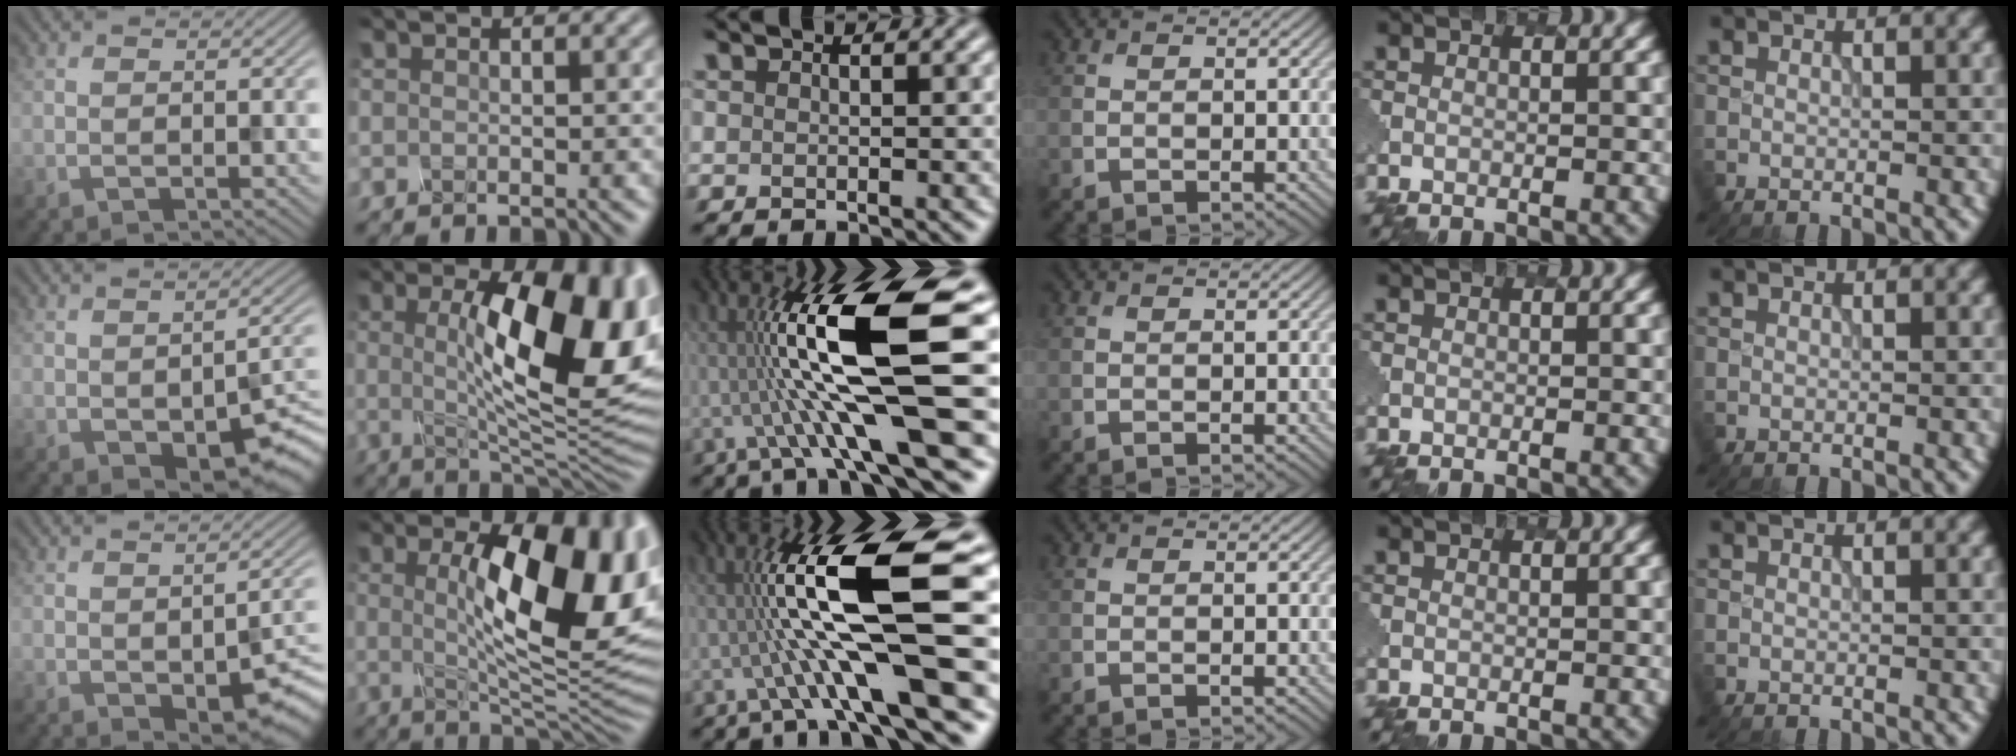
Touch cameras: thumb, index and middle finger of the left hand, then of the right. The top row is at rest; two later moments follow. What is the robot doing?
{"motion": "pour", "object": "mug"}